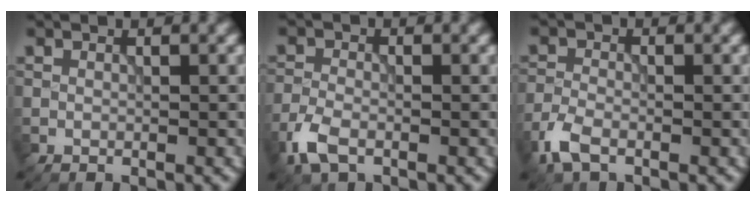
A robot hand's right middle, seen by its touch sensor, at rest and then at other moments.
{"total": 3.1, "force": [-1.9, 1.5, 1.9], "torque": [-0.048, -0.004, -0.050]}
{"total": 2.8, "force": [-1.8, 1.2, 1.7], "torque": [-0.044, -0.003, -0.048]}